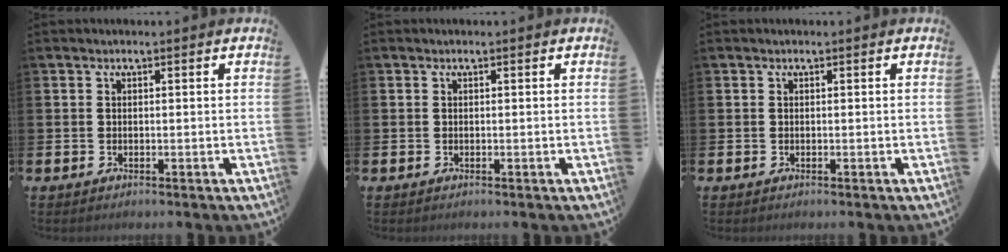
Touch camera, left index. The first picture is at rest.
{"total": 0.0}
{"total": 0.0}